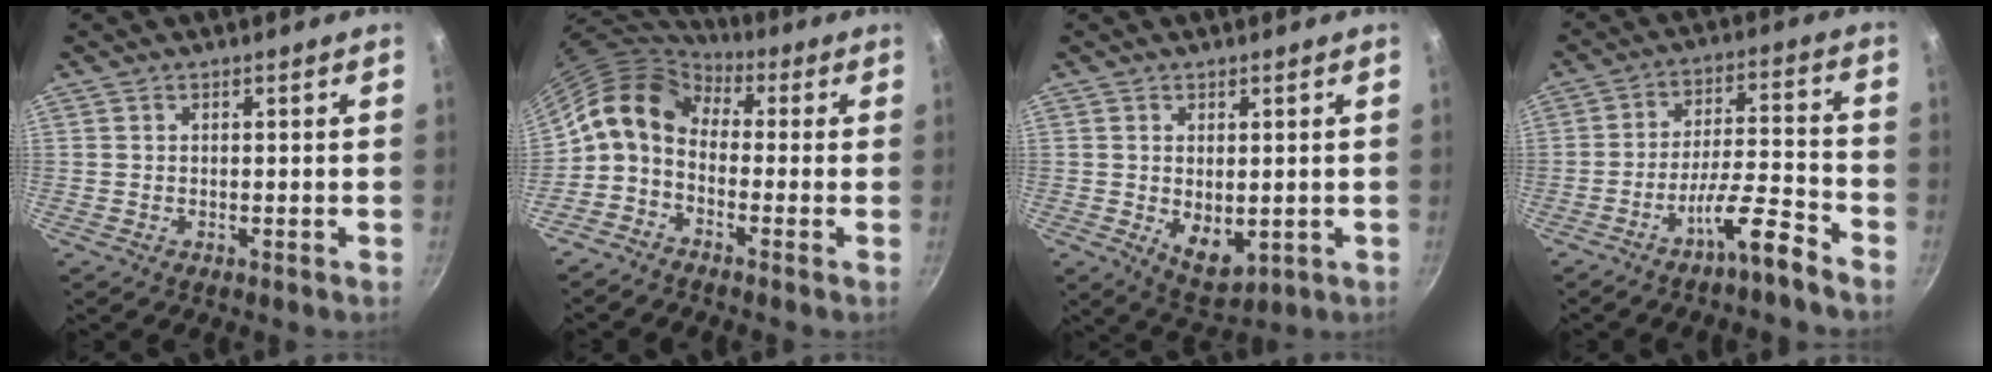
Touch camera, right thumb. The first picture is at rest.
{"total": 9.5, "force": [0.1, 6.8, 6.6], "torque": [-0.112, 0.037, -0.020]}
{"total": 7.0, "force": [-0.3, 4.2, 5.6], "torque": [-0.078, -0.017, 0.010]}
{"total": 9.4, "force": [-6.7, 1.1, 6.4], "torque": [-0.108, 0.055, -0.111]}